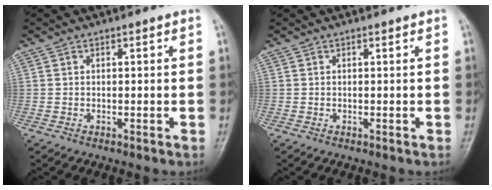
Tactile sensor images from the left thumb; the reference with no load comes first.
{"total": 0.0}